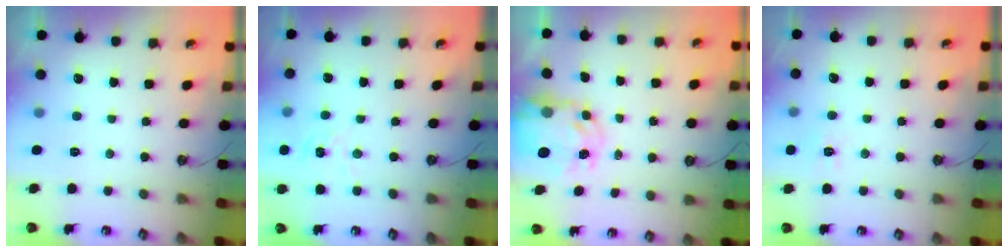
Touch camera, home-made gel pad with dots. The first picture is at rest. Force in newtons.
{"total": 1.4, "press": 1.4, "slide": 0.2}
{"total": 8.5, "press": 8.5, "slide": 0.8}
{"total": 6.7, "press": 6.7, "slide": 0.6}